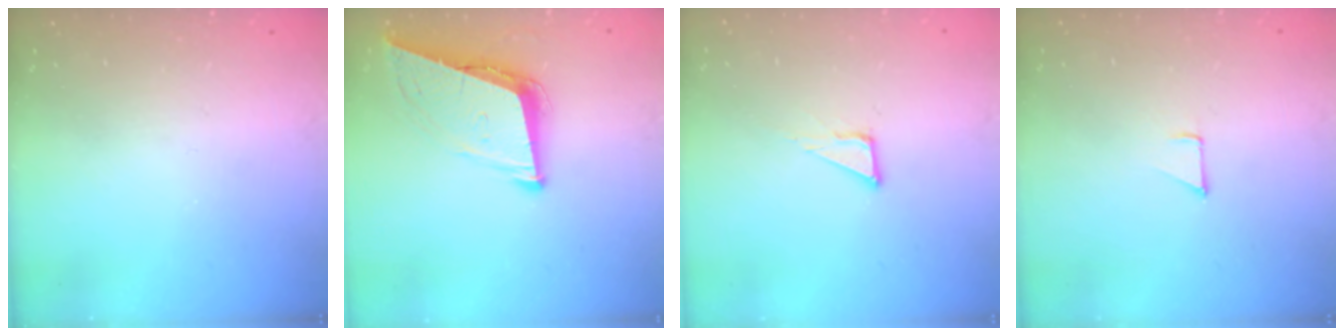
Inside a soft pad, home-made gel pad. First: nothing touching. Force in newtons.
{"total": 9.2, "press": 8.8, "slide": 2.7}
{"total": 1.9, "press": 1.9, "slide": 0.1}
{"total": 4.5, "press": 4.5, "slide": 0.3}